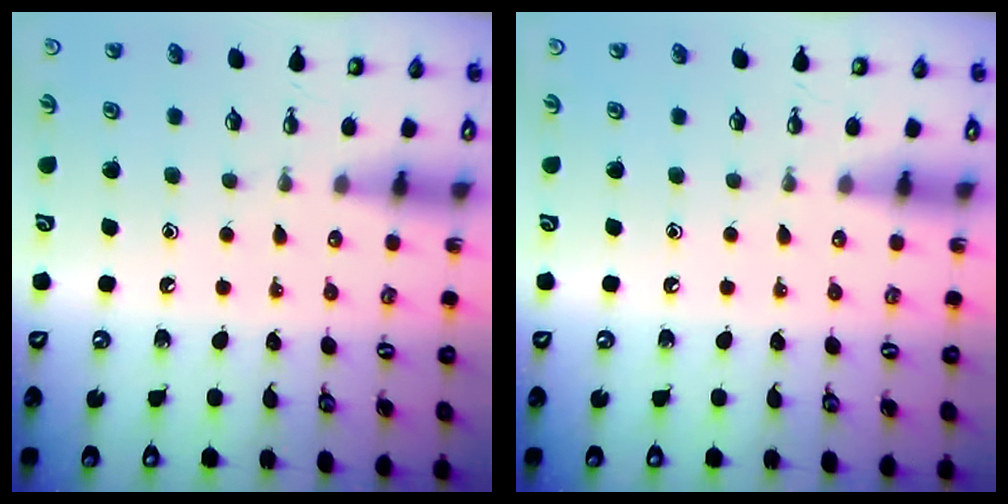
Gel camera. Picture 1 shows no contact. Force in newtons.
{"total": 0.0}